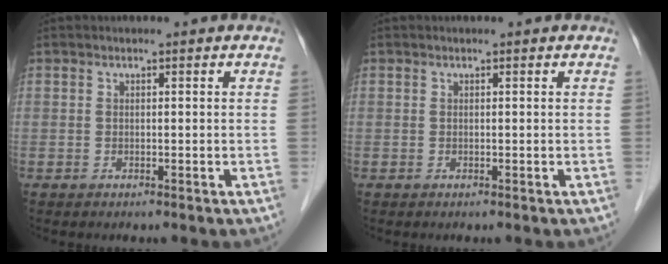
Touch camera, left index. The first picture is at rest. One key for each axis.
{"total": 0.0}